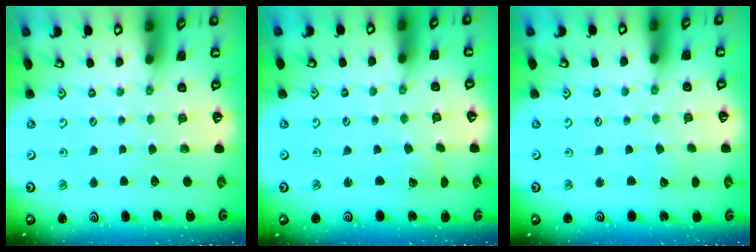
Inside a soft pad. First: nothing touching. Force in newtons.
{"total": 1.9, "press": 1.9, "slide": 0.0}
{"total": 1.4, "press": 1.4, "slide": 0.1}